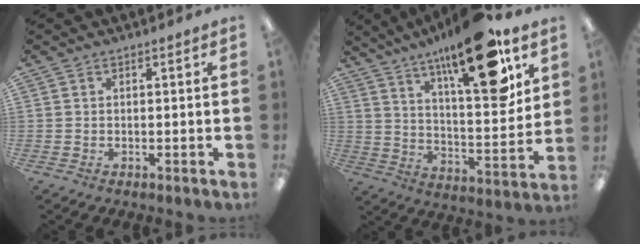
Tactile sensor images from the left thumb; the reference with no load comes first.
{"total": 20.9, "force": [13.6, 5.5, 14.9], "torque": [-0.229, -0.082, 0.215]}